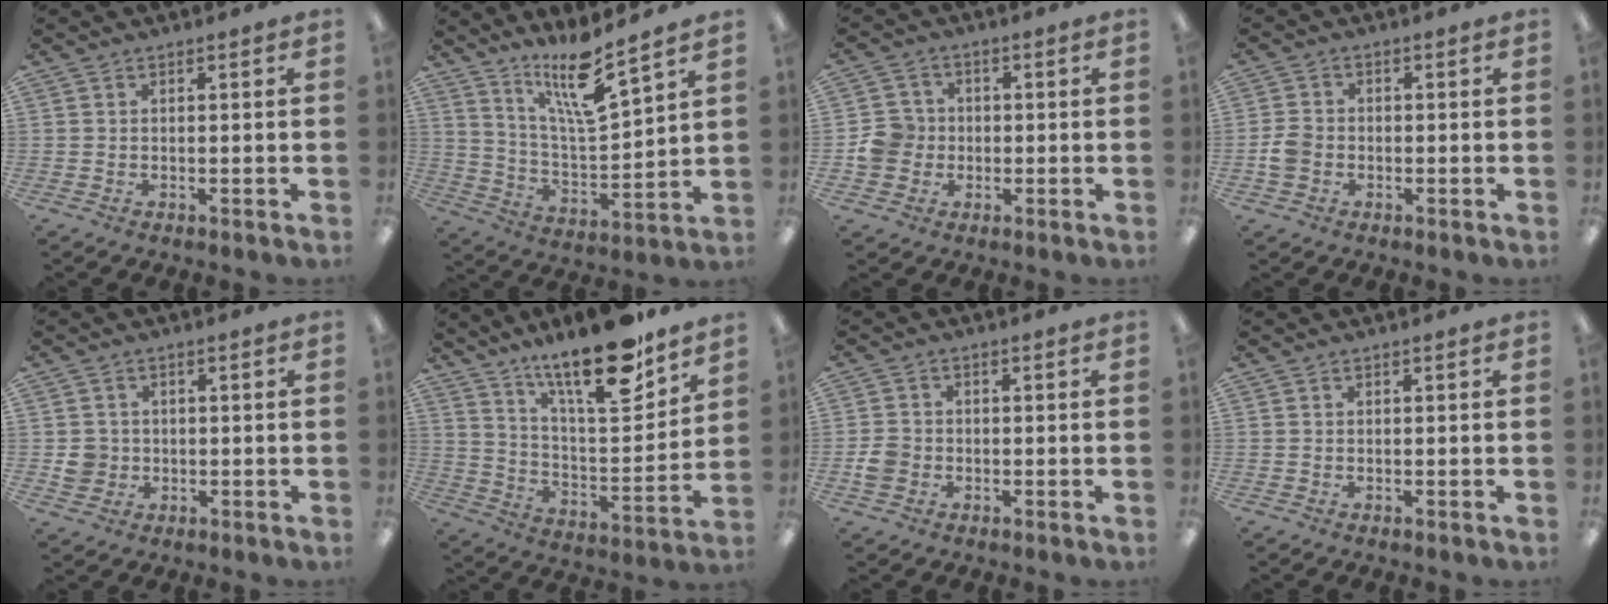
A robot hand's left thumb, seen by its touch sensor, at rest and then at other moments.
{"total": 14.3, "force": [11.1, 2.3, 8.7], "torque": [-0.158, -0.067, 0.184]}
{"total": 6.5, "force": [-0.7, 6.1, 1.9], "torque": [-0.027, 0.014, -0.010]}
{"total": 4.0, "force": [-1.1, 3.2, 2.1], "torque": [-0.039, 0.006, -0.020]}
{"total": 4.1, "force": [-0.2, 4.0, 0.9], "torque": [-0.012, 0.006, -0.003]}
{"total": 20.9, "force": [15.5, 5.4, 13.0], "torque": [-0.211, -0.100, 0.255]}
{"total": 3.6, "force": [-1.2, 3.0, 1.5], "torque": [-0.024, 0.008, -0.020]}
{"total": 0.0}